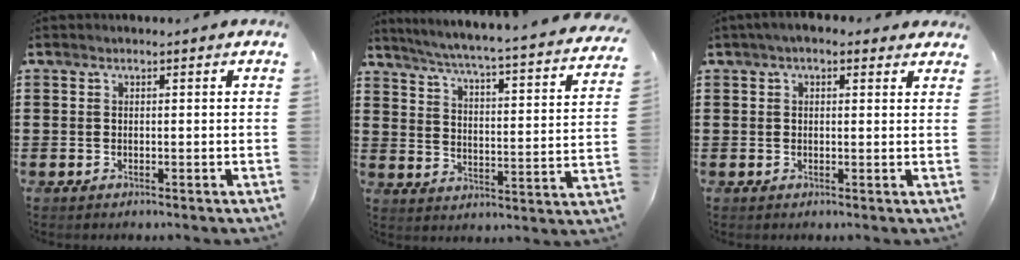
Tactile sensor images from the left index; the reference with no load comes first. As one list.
[{"total": 4.0, "force": [3.5, -0.5, 1.9], "torque": [-0.058, -0.040, 0.048]}, {"total": 2.4, "force": [1.4, 1.2, 1.4], "torque": [-0.032, 0.010, 0.025]}]